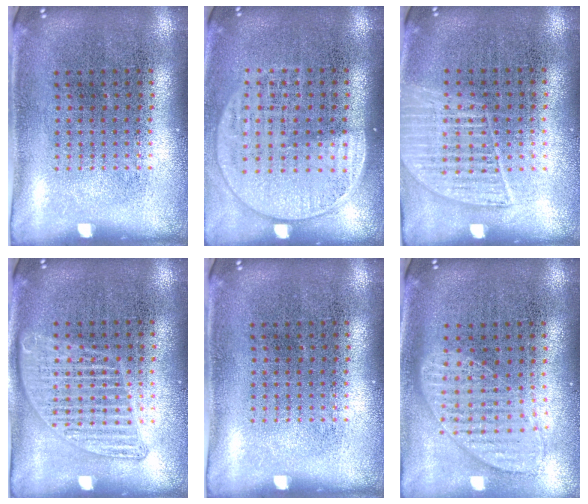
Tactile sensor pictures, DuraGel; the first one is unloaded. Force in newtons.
{"total": 1.5, "press": 1.3, "slide": 0.8}
{"total": 1.3, "press": 1.3, "slide": 0.5}
{"total": 1.2, "press": 1.2, "slide": 0.1}
{"total": 0.0}
{"total": 1.1, "press": 1.1, "slide": 0.2}